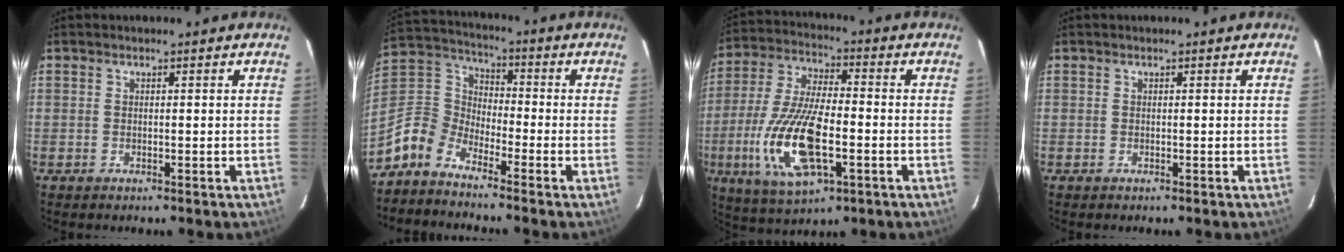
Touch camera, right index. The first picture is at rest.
{"total": 8.2, "force": [-6.3, 4.6, 2.7], "torque": [-0.073, 0.030, -0.154]}
{"total": 17.9, "force": [-5.0, 6.9, 15.7], "torque": [-0.338, -0.015, -0.090]}
{"total": 0.0}